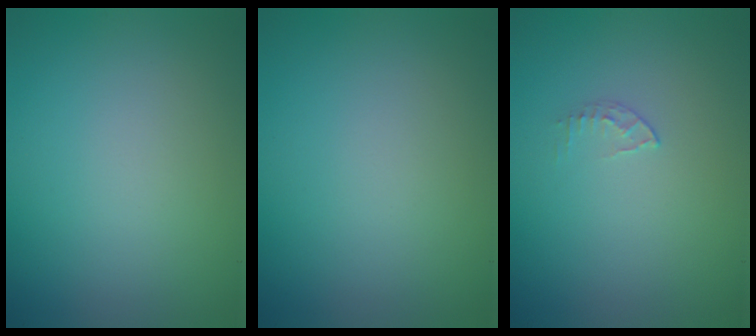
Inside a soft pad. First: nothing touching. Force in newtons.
{"total": 0.0}
{"total": 0.6, "press": 0.4, "slide": 0.4}